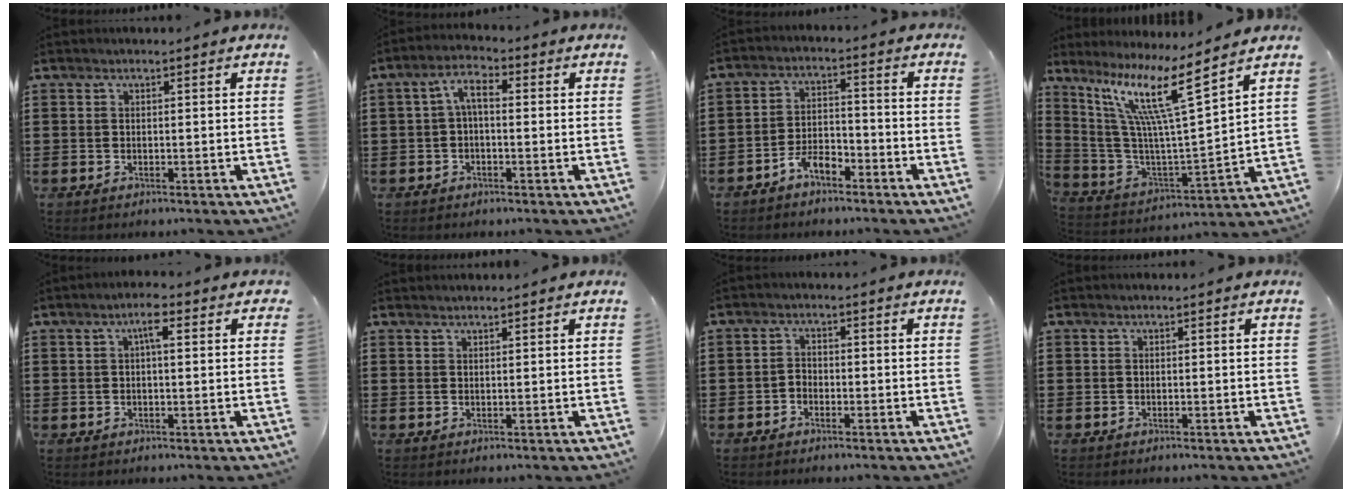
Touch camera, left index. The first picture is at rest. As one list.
[{"total": 4.6, "force": [0.2, 2.0, 4.1], "torque": [-0.095, 0.011, -0.005]}, {"total": 4.5, "force": [-3.6, 1.7, 2.1], "torque": [-0.044, 0.011, -0.071]}, {"total": 13.2, "force": [8.1, 0.3, 10.4], "torque": [-0.231, -0.047, 0.125]}, {"total": 3.3, "force": [1.3, 0.9, 2.9], "torque": [-0.052, 0.010, 0.017]}, {"total": 0.8, "force": [0.8, 0.0, 0.0], "torque": [-0.002, 0.000, 0.017]}, {"total": 1.6, "force": [-1.2, 0.9, 0.3], "torque": [-0.012, 0.006, -0.026]}, {"total": 0.0}]